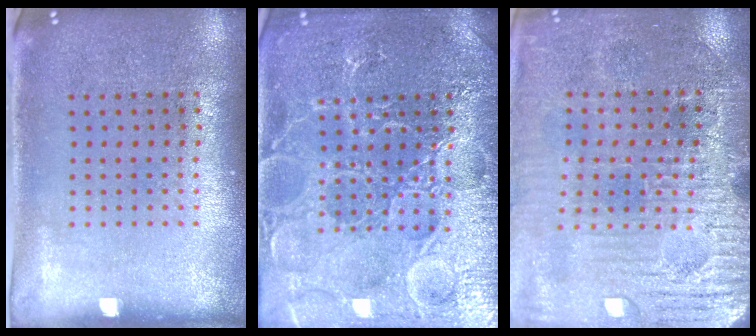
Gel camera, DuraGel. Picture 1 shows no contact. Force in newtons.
{"total": 5.0, "press": 4.9, "slide": 0.7}
{"total": 3.7, "press": 3.7, "slide": 0.1}